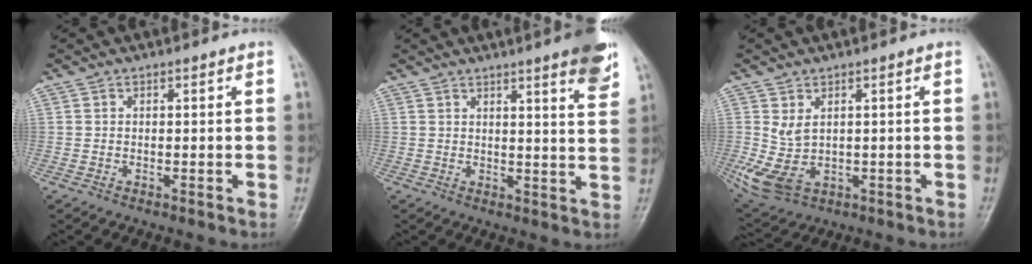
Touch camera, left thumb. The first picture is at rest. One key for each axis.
{"total": 8.3, "fx": 5.3, "fy": 0.8, "fz": 6.3, "tx": -0.068, "ty": -0.027, "tz": 0.061}
{"total": 6.2, "fx": 0.5, "fy": 4.2, "fz": 4.6, "tx": -0.093, "ty": -0.008, "tz": 0.029}